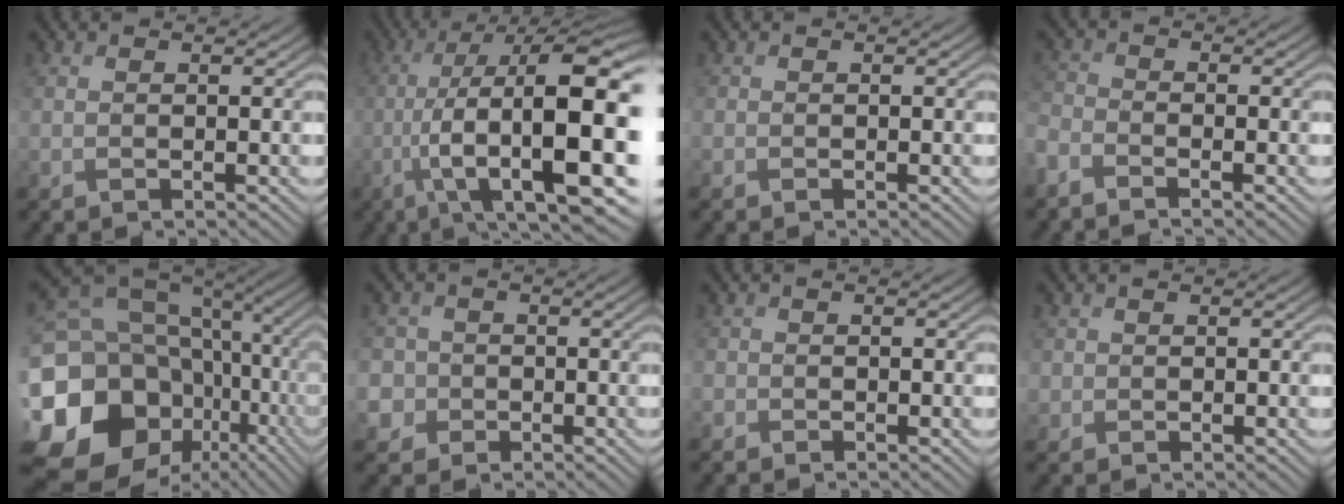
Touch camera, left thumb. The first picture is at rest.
{"total": 18.2, "force": [-3.3, 6.3, 16.8], "torque": [-0.265, -0.016, -0.040]}
{"total": 0.6, "force": [-0.4, 0.5, 0.0], "torque": [0.000, -0.005, -0.010]}
{"total": 3.5, "force": [-2.9, 1.2, 1.4], "torque": [-0.040, -0.009, -0.078]}
{"total": 22.7, "force": [-4.0, 18.0, 13.1], "torque": [-0.310, -0.016, -0.049]}
{"total": 4.7, "force": [-0.9, 4.6, 0.7], "torque": [-0.031, 0.009, -0.044]}
{"total": 1.2, "force": [-0.7, 1.0, -0.1], "torque": [0.006, -0.005, -0.021]}
{"total": 1.4, "force": [0.1, 1.4, 0.1], "torque": [0.000, -0.004, 0.000]}